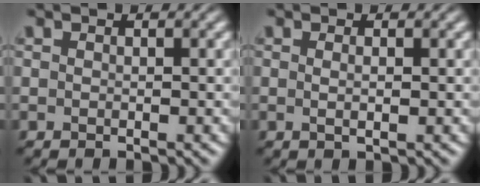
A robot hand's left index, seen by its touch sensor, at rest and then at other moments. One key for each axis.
{"total": 0.8, "fx": 0.3, "fy": 0.0, "fz": 0.8, "tx": -0.015, "ty": 0.001, "tz": 0.003}